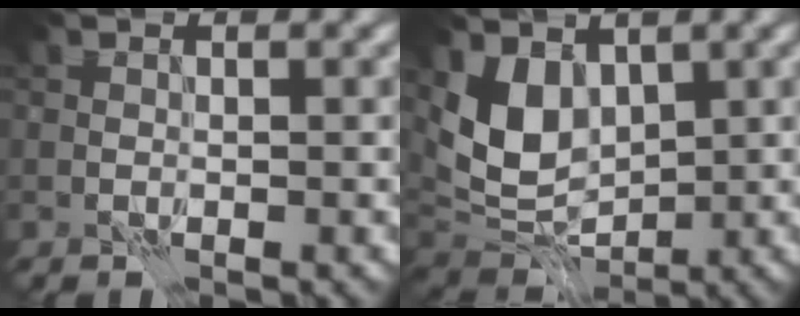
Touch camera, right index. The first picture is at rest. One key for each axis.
{"total": 6.2, "fx": 1.3, "fy": 4.3, "fz": 4.2, "tx": -0.083, "ty": -0.016, "tz": 0.018}